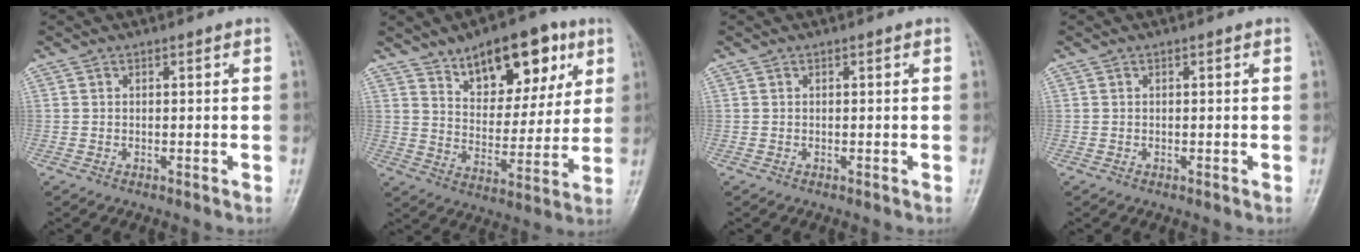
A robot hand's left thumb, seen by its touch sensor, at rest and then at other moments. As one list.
[{"total": 16.6, "force": [9.1, 8.5, 11.0], "torque": [-0.109, -0.039, 0.143]}, {"total": 0.0}, {"total": 0.0}]